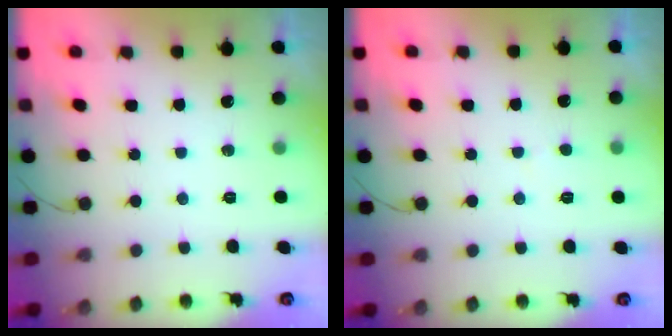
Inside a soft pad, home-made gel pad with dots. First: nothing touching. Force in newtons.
{"total": 2.1, "press": 2.1, "slide": 0.2}